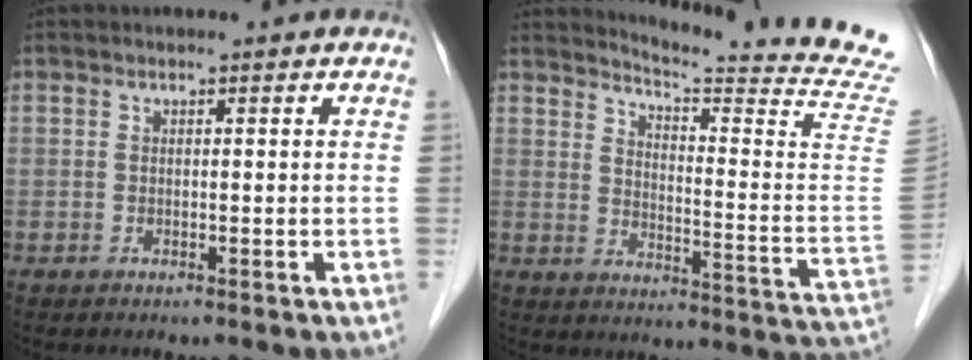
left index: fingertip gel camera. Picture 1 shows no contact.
{"total": 19.2, "force": [18.1, -2.9, 5.7], "torque": [-0.098, -0.163, 0.209]}